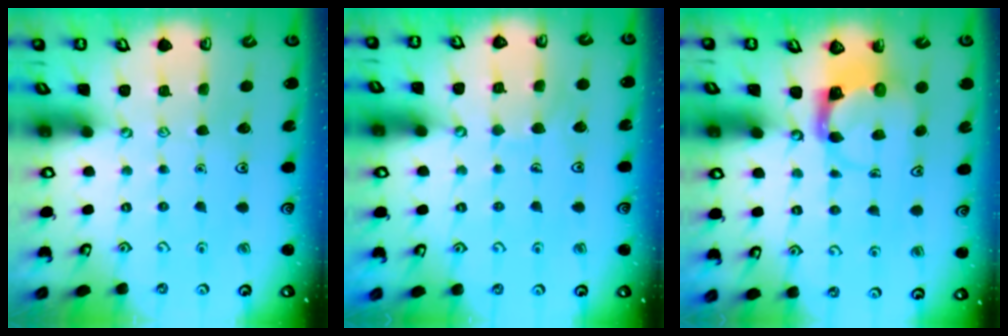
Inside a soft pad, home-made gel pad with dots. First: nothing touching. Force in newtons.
{"total": 5.6, "press": 5.6, "slide": 0.2}
{"total": 3.7, "press": 3.7, "slide": 0.6}